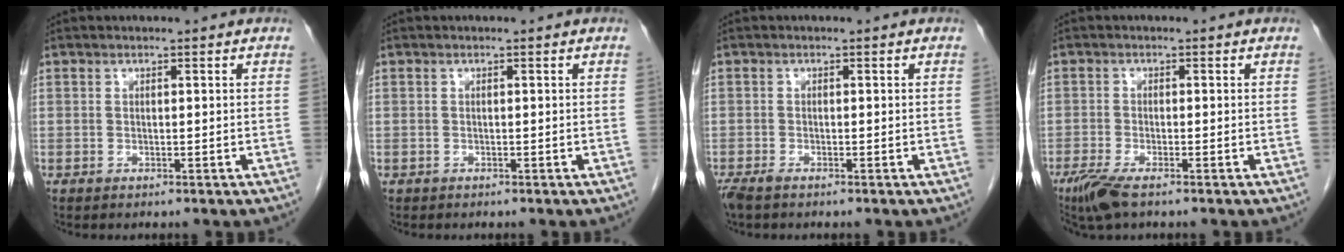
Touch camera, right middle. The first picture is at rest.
{"total": 0.0}
{"total": 2.2, "force": [-1.7, 0.6, 1.3], "torque": [-0.029, -0.007, -0.031]}
{"total": 4.6, "force": [-3.2, 0.8, 3.2], "torque": [-0.068, -0.013, -0.060]}